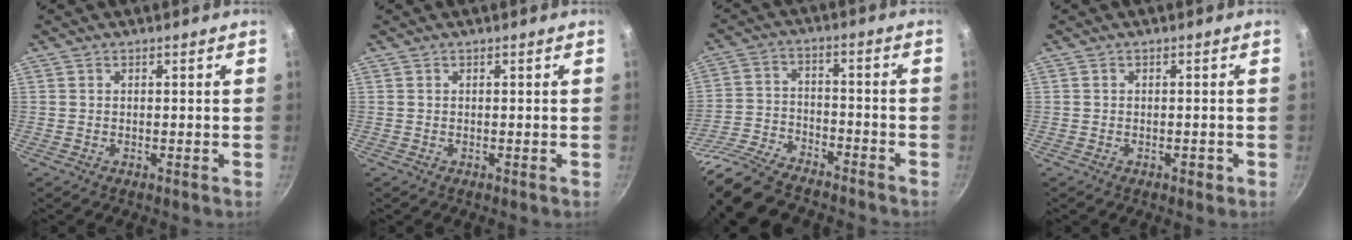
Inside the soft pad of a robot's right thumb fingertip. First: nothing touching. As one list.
[{"total": 0.0}, {"total": 18.5, "force": [-15.4, 6.4, 8.0], "torque": [-0.149, 0.058, -0.275]}, {"total": 1.3, "force": [-0.6, 0.8, 0.8], "torque": [-0.007, 0.007, -0.007]}]